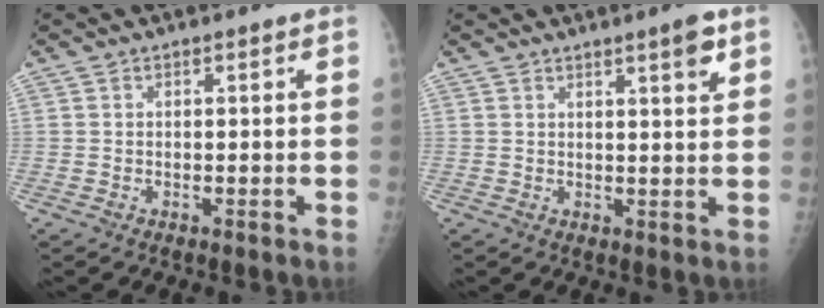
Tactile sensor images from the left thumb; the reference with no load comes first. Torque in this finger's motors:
{"motor_torque": [-0.15, 0.13, 0.07, -0.16, 0.04]}